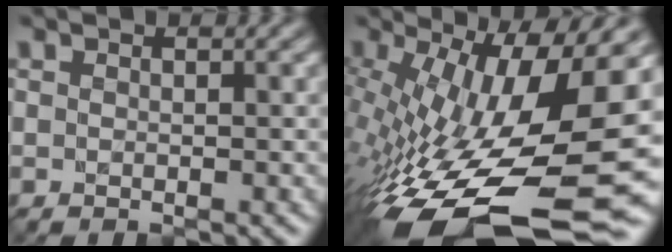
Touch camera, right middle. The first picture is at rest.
{"total": 17.3, "force": [-5.0, 6.6, 15.2], "torque": [-0.266, -0.013, -0.092]}